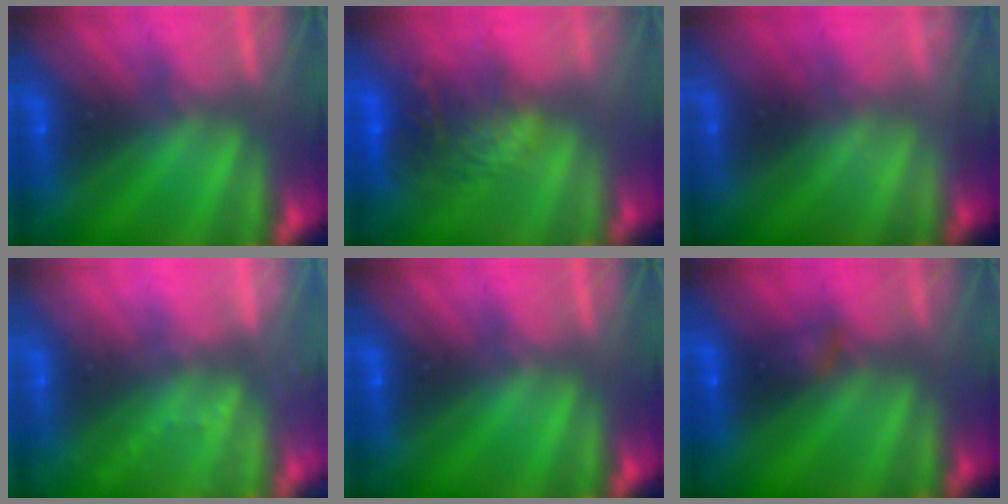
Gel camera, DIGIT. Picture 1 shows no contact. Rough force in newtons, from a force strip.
{"total": 11.0}
{"total": 2.3}
{"total": 2.3}
{"total": 0.0}
{"total": 2.2}